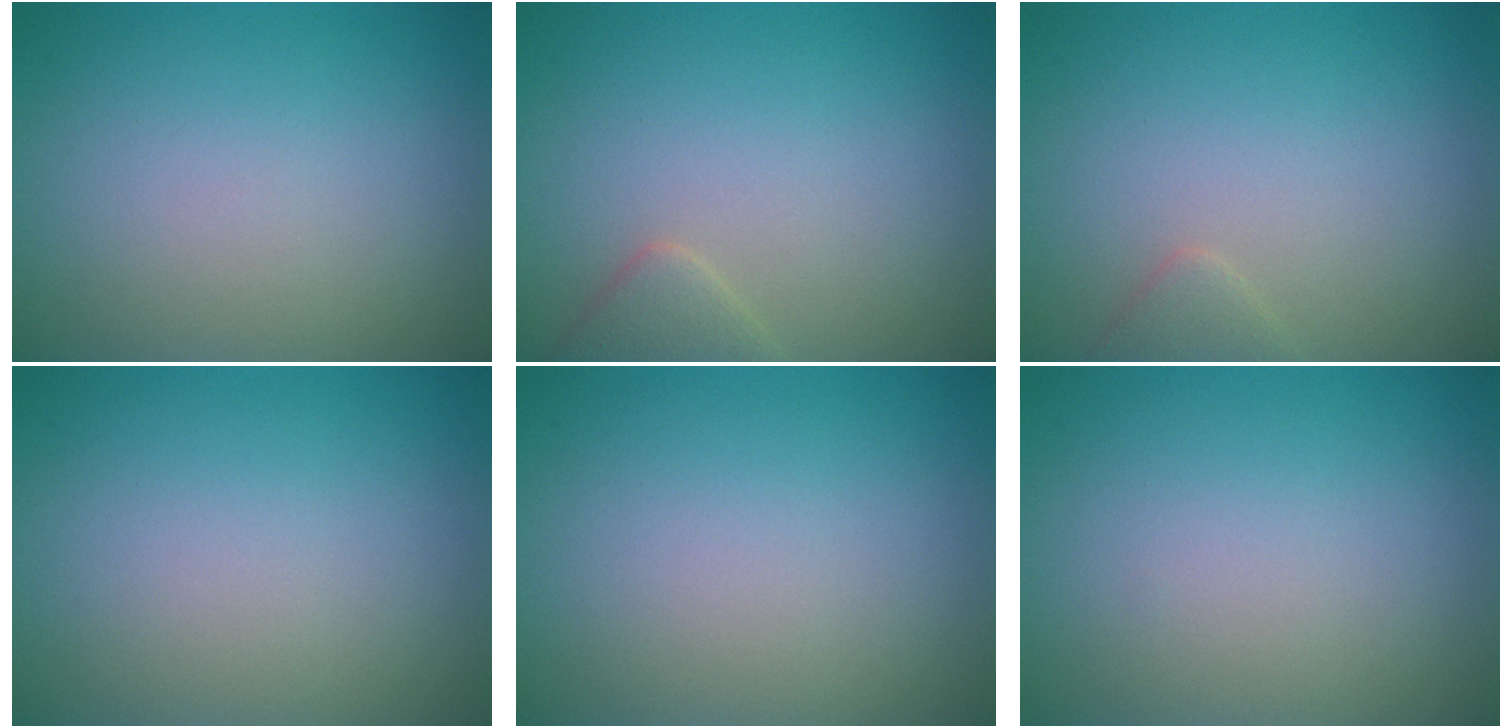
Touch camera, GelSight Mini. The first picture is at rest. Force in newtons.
{"total": 1.8, "press": 1.8, "slide": 0.2}
{"total": 1.2, "press": 1.2, "slide": 0.1}
{"total": 0.0}
{"total": 0.0}
{"total": 0.0}